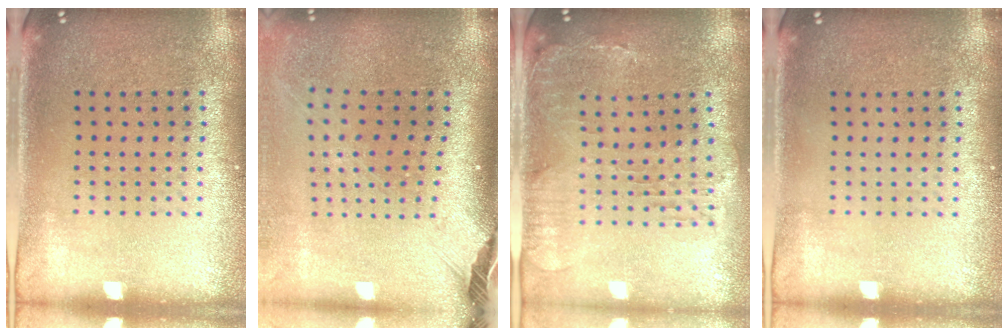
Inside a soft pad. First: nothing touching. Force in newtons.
{"total": 2.6, "press": 1.8, "slide": 1.8}
{"total": 0.6, "press": 0.5, "slide": 0.3}
{"total": 0.0}